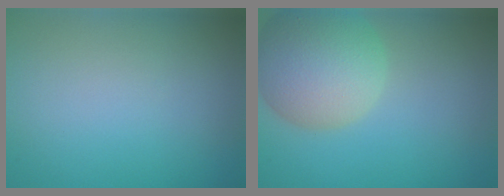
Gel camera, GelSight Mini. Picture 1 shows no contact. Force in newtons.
{"total": 8.6, "press": 8.5, "slide": 0.6}